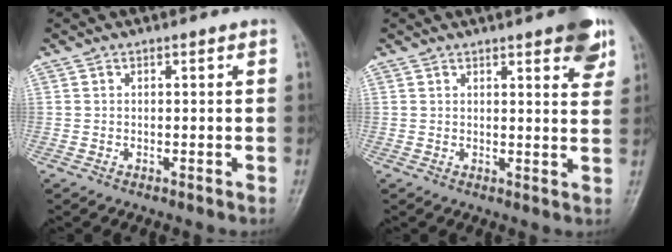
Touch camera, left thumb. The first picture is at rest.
{"total": 8.1, "force": [4.6, 2.2, 6.2], "torque": [-0.059, -0.017, 0.055]}